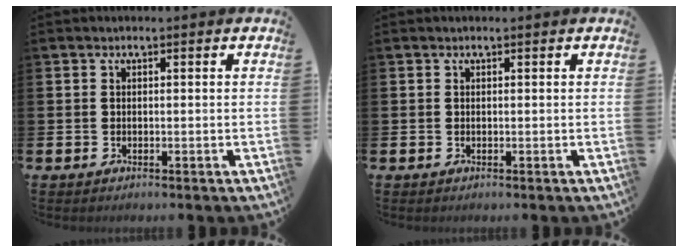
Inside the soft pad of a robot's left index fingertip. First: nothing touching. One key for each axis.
{"total": 0.0}